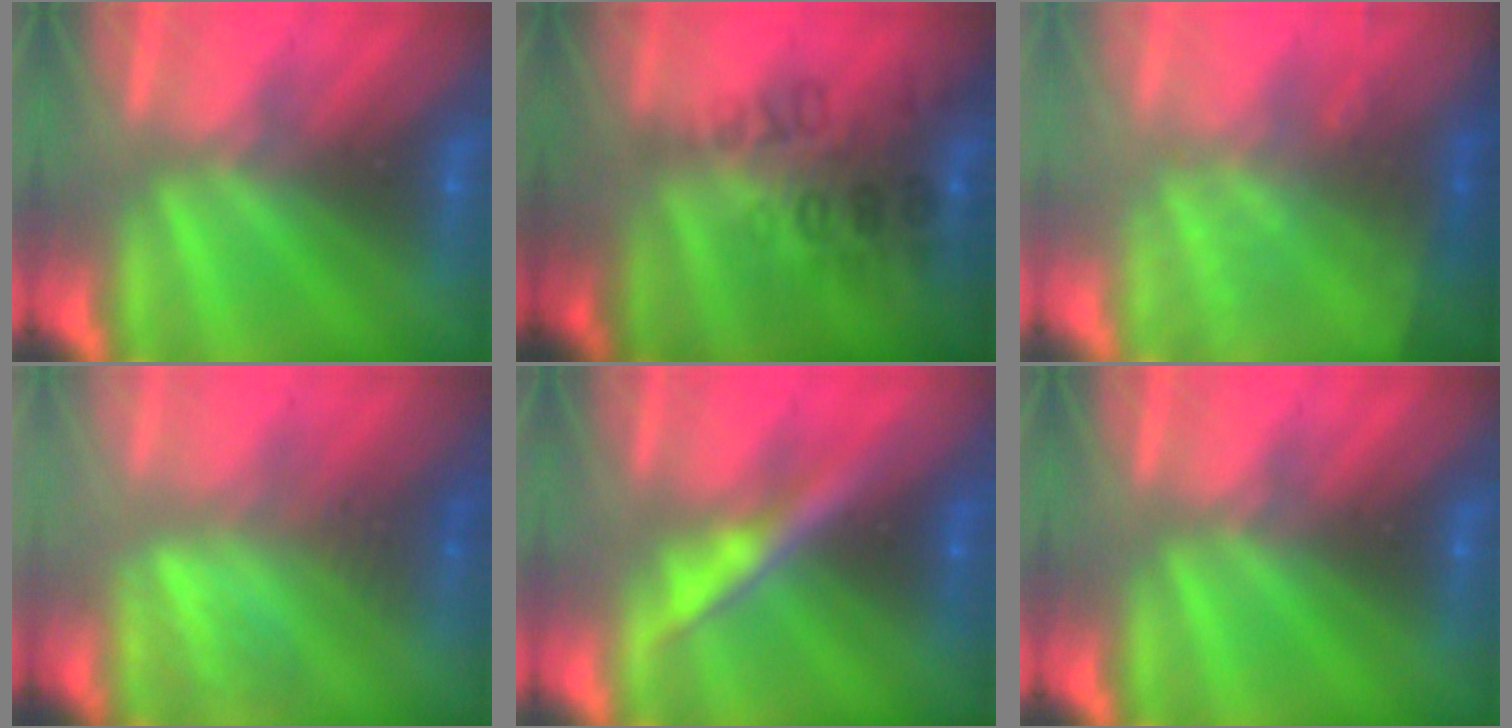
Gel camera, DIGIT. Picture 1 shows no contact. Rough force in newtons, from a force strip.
{"total": 2.8}
{"total": 2.6}
{"total": 2.8}
{"total": 3.6}
{"total": 0.0}